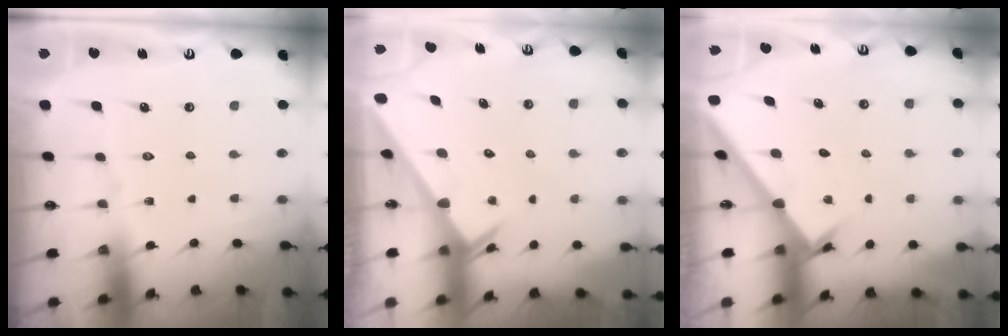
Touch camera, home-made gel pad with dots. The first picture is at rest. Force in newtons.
{"total": 2.3, "press": 2.3, "slide": 0.1}
{"total": 1.8, "press": 1.8, "slide": 0.2}